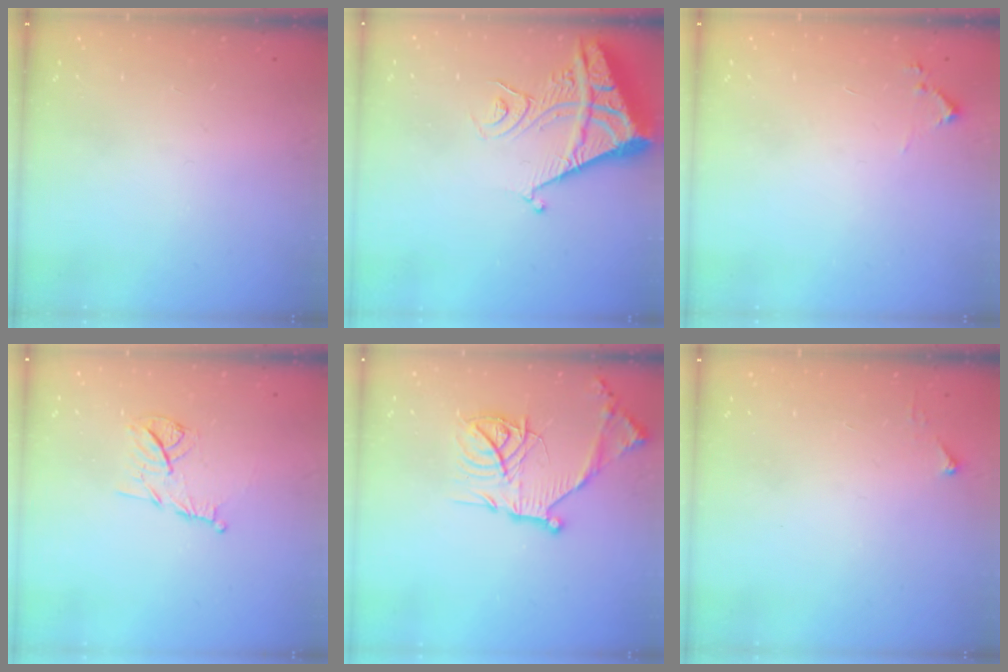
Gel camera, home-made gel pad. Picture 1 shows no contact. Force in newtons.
{"total": 10.0, "press": 9.9, "slide": 1.3}
{"total": 5.7, "press": 5.7, "slide": 0.6}
{"total": 8.6, "press": 8.6, "slide": 0.7}
{"total": 18.5, "press": 18.4, "slide": 1.9}
{"total": 3.1, "press": 3.1, "slide": 0.4}